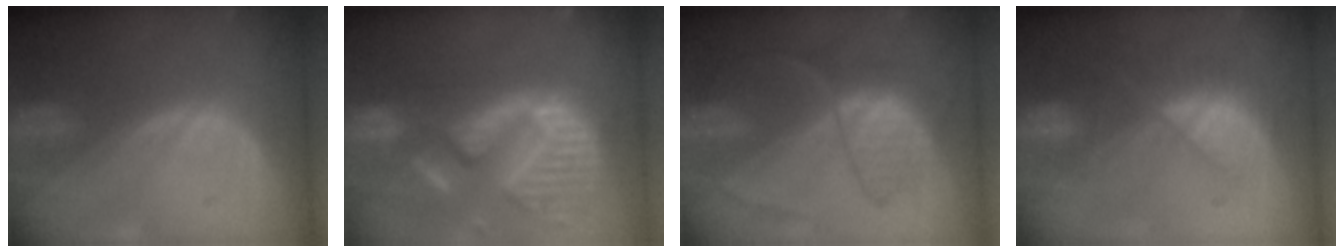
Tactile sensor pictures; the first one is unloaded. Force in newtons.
{"total": 14.7, "press": 12.3, "slide": 8.1}
{"total": 6.5, "press": 6.5, "slide": 0.9}
{"total": 7.7, "press": 7.1, "slide": 3.1}